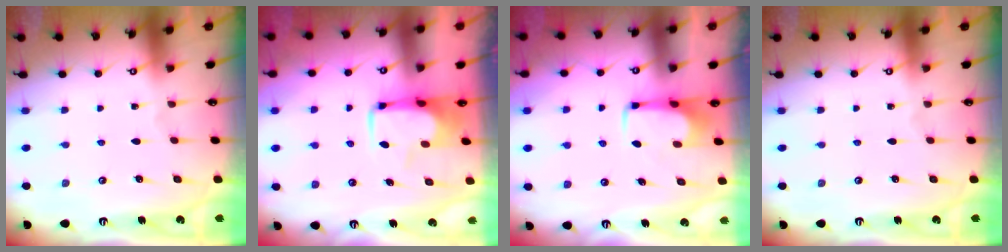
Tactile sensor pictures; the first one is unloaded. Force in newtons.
{"total": 2.2, "press": 2.1, "slide": 0.7}
{"total": 1.6, "press": 1.5, "slide": 0.4}
{"total": 0.0}